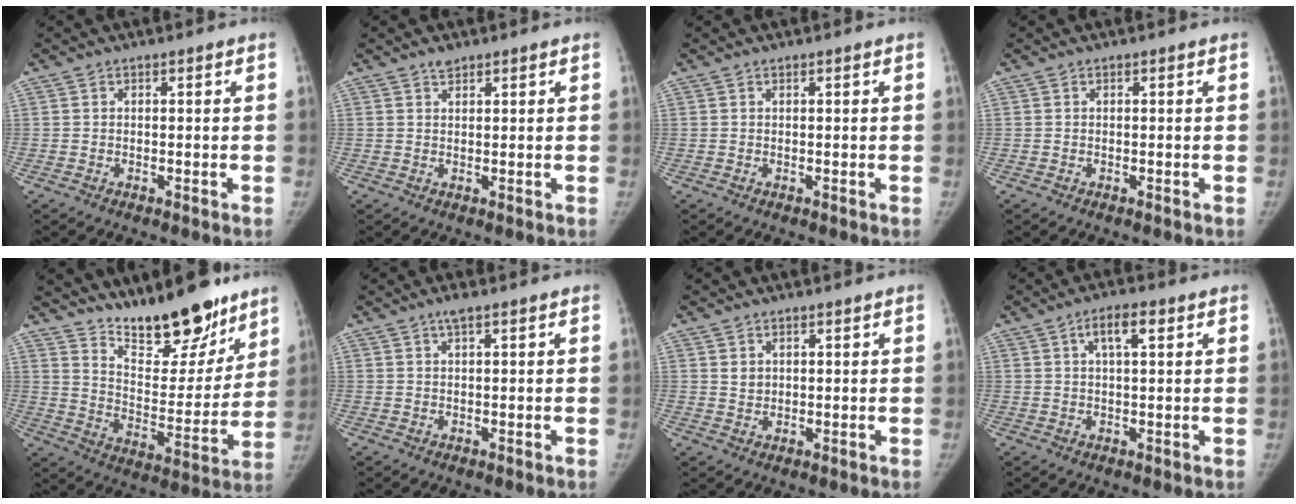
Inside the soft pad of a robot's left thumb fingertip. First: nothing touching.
{"total": 1.4, "force": [1.1, 0.6, 0.4], "torque": [0.004, -0.008, 0.018]}
{"total": 0.0}
{"total": 0.0}
{"total": 19.8, "force": [15.5, 6.9, 10.3], "torque": [-0.100, -0.105, 0.248]}
{"total": 1.7, "force": [1.1, 0.3, 1.3], "torque": [-0.021, 0.003, 0.020]}
{"total": 1.9, "force": [1.1, 1.4, 0.6], "torque": [0.007, -0.008, 0.021]}
{"total": 4.8, "force": [2.1, 1.8, 4.0], "torque": [-0.061, 0.004, 0.033]}